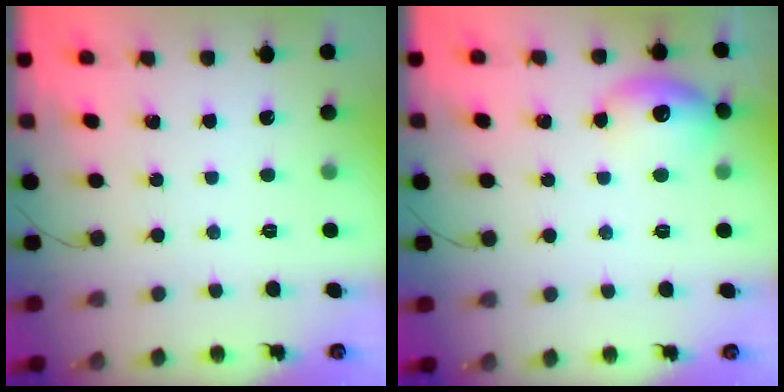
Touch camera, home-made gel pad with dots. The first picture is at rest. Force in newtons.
{"total": 10.3, "press": 10.1, "slide": 1.7}